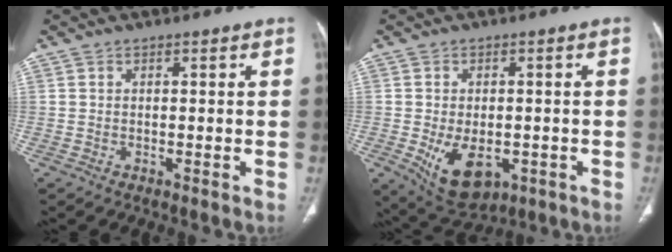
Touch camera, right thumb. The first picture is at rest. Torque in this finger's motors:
{"motor_torque": [-0.51, 0.64, -0.07, 0.07, 0.19]}